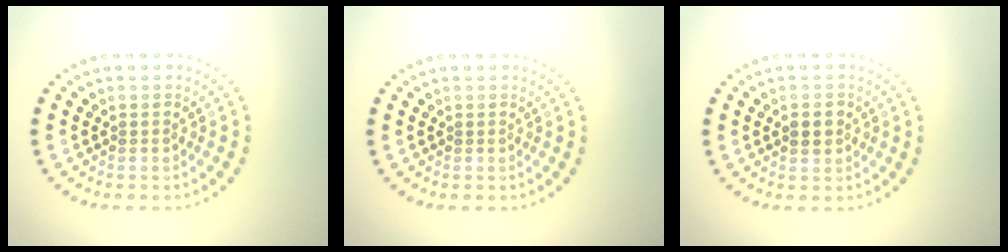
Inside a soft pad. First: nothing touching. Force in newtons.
{"total": 0.0}
{"total": 1.7, "press": 1.7, "slide": 0.1}